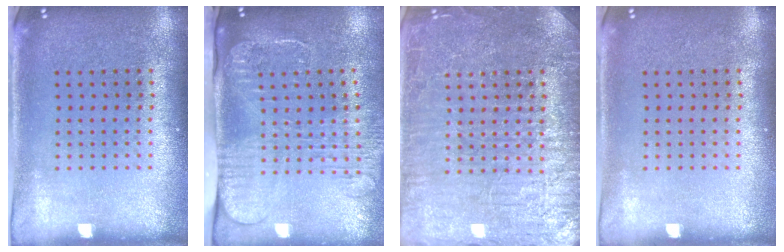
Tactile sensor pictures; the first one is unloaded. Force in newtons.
{"total": 2.8, "press": 2.1, "slide": 1.8}
{"total": 7.1, "press": 7.1, "slide": 1.0}
{"total": 0.0}